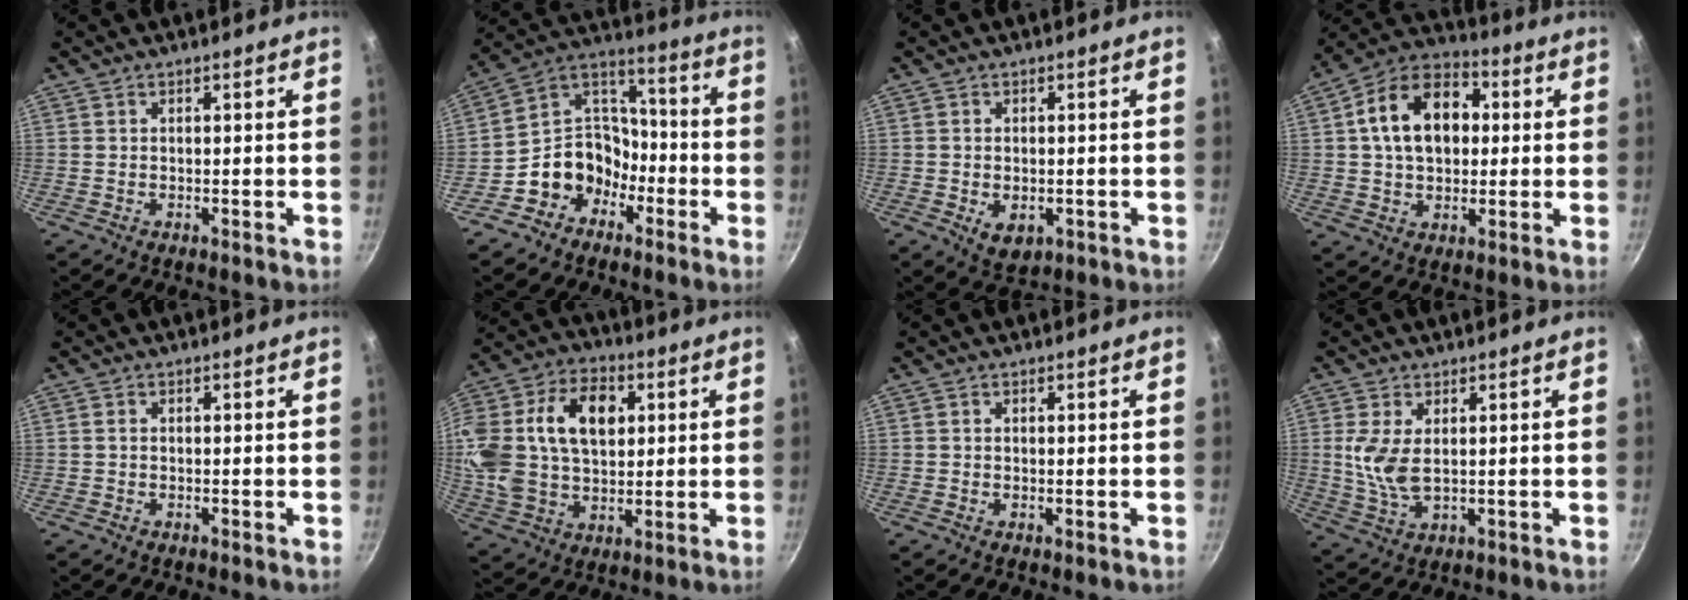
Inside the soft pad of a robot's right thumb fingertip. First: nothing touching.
{"total": 12.7, "force": [-6.1, 10.2, 4.4], "torque": [-0.017, 0.077, -0.118]}
{"total": 4.7, "force": [-1.0, 3.1, 3.3], "torque": [-0.046, -0.007, -0.010]}
{"total": 15.7, "force": [2.5, 11.0, 11.0], "torque": [-0.151, 0.025, 0.025]}
{"total": 0.7, "force": [0.0, 0.5, 0.4], "torque": [-0.008, 0.004, -0.001]}
{"total": 24.1, "force": [5.3, 16.4, 16.8], "torque": [-0.341, 0.020, 0.092]}
{"total": 0.0}
{"total": 7.2, "force": [1.3, 3.7, 6.1], "torque": [-0.126, -0.011, 0.032]}